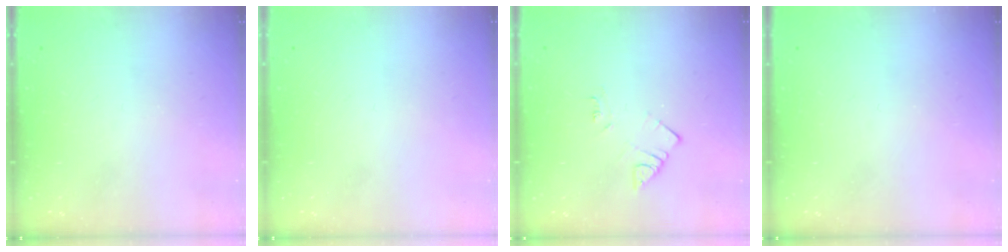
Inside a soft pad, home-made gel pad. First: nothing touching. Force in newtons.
{"total": 1.7, "press": 1.7, "slide": 0.1}
{"total": 2.9, "press": 2.9, "slide": 0.6}
{"total": 0.0}